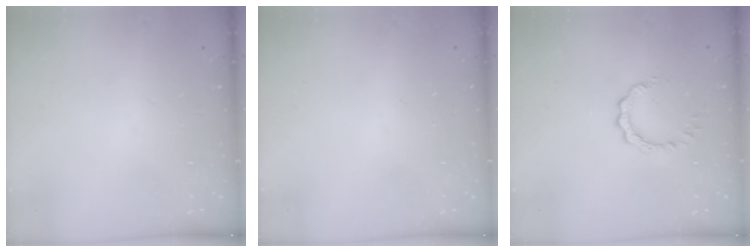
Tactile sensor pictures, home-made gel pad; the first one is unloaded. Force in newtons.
{"total": 1.4, "press": 1.4, "slide": 0.1}
{"total": 3.2, "press": 3.2, "slide": 0.1}